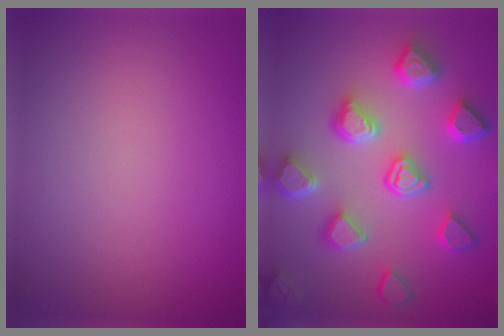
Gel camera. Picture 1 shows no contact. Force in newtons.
{"total": 7.0, "press": 5.8, "slide": 4.0}